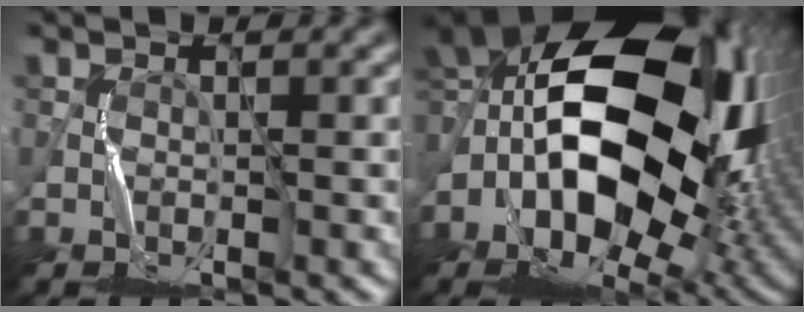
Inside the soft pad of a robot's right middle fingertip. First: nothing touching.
{"total": 18.2, "force": [0.0, 11.6, 14.0], "torque": [-0.258, 0.001, 0.001]}